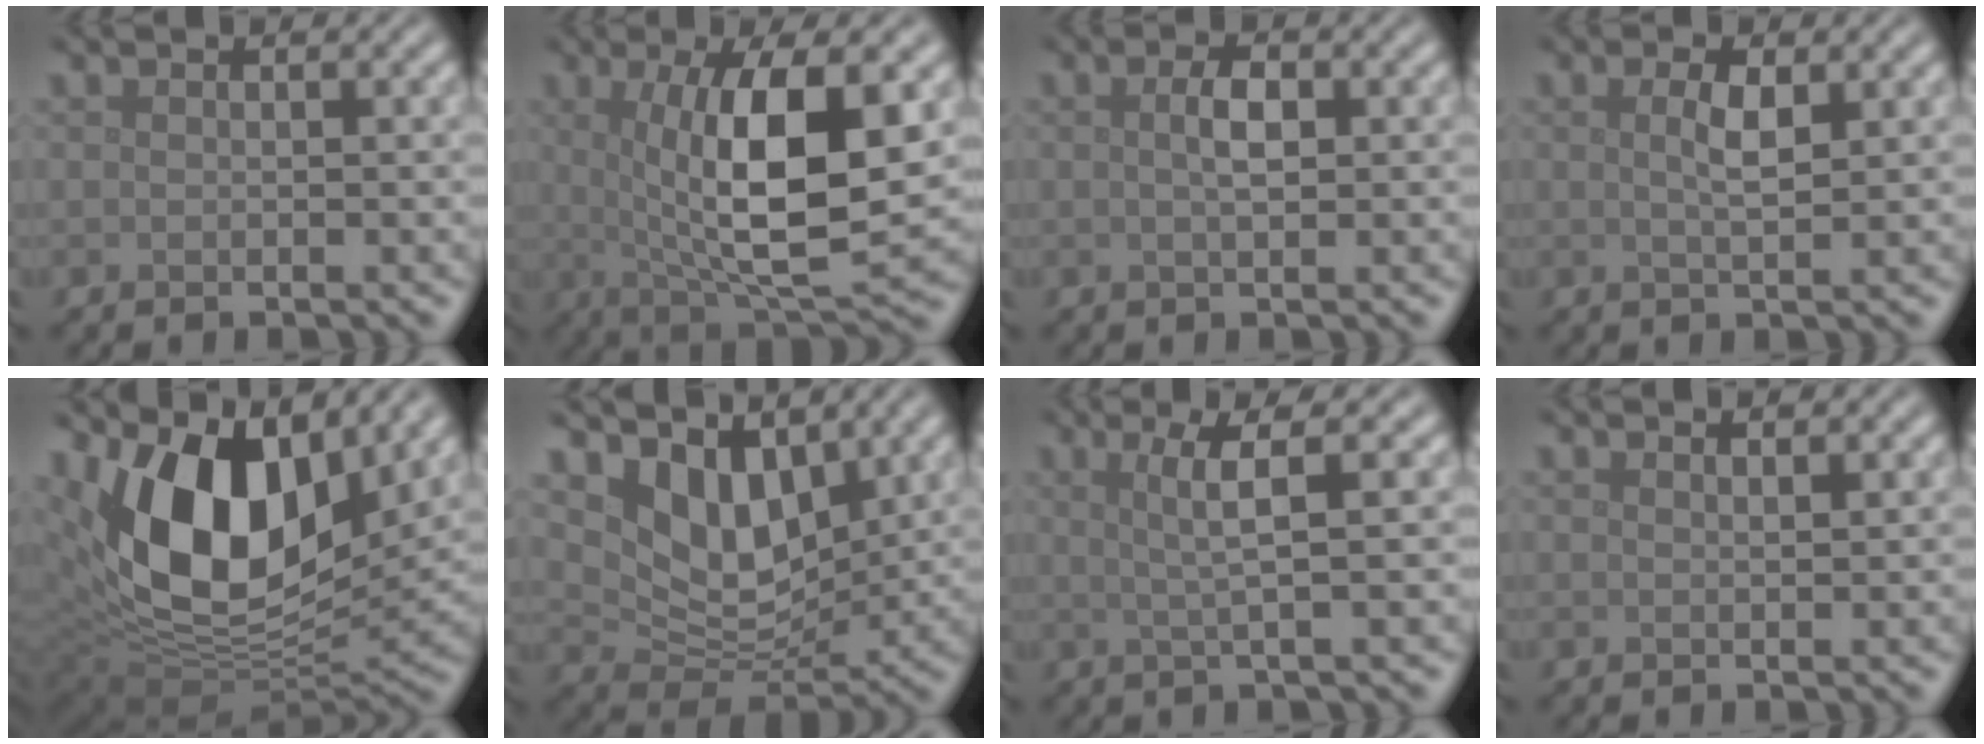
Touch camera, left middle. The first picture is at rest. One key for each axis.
{"total": 9.6, "fx": 1.1, "fy": 2.8, "fz": 9.1, "tx": -0.145, "ty": -0.010, "tz": 0.025}
{"total": 2.0, "fx": 0.3, "fy": 0.8, "fz": 1.8, "tx": -0.036, "ty": 0.003, "tz": 0.003}
{"total": 2.0, "fx": 0.6, "fy": 0.5, "fz": 1.8, "tx": -0.037, "ty": -0.001, "tz": 0.012}
{"total": 14.9, "fx": 5.5, "fy": 8.5, "fz": 10.9, "tx": -0.194, "ty": 0.004, "tz": 0.092}
{"total": 5.9, "fx": 3.6, "fy": 3.4, "fz": 3.3, "tx": -0.070, "ty": -0.018, "tz": 0.058}
{"total": 3.3, "fx": 1.0, "fy": 0.4, "fz": 3.2, "tx": -0.057, "ty": 0.002, "tz": 0.018}
{"total": 0.9, "fx": 0.8, "fy": 0.2, "fz": 0.4, "tx": -0.001, "ty": -0.001, "tz": 0.009}